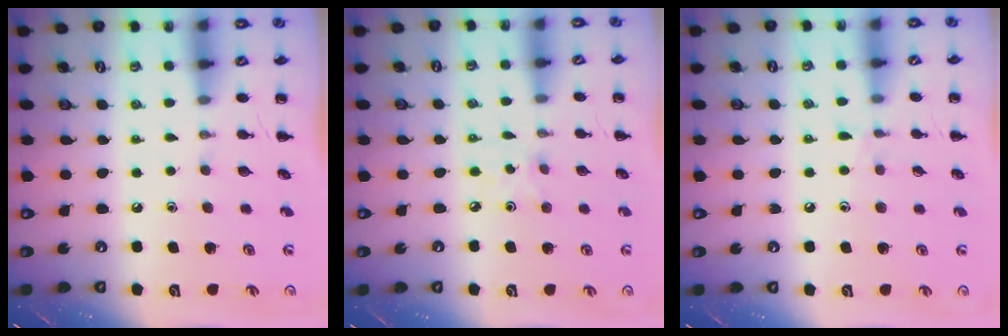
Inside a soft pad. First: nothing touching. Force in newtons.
{"total": 2.1, "press": 2.0, "slide": 0.4}
{"total": 4.8, "press": 4.4, "slide": 1.9}